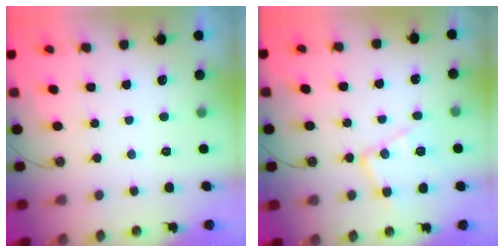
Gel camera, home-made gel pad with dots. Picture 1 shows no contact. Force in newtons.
{"total": 12.3, "press": 12.3, "slide": 0.9}